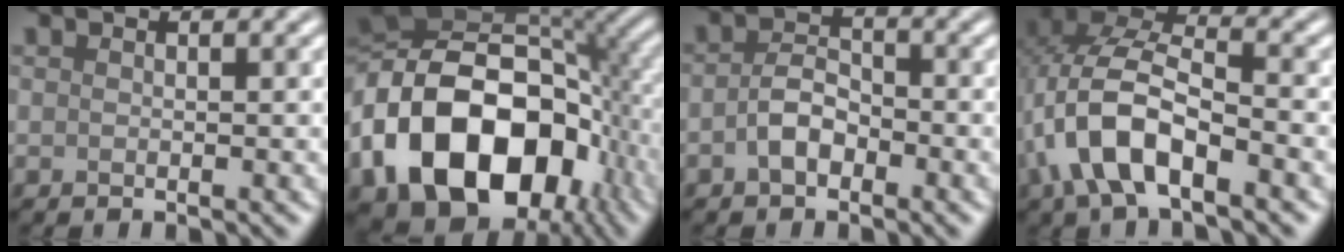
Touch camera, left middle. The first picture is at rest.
{"total": 18.4, "force": [-5.3, 12.7, 12.3], "torque": [-0.239, -0.011, -0.099]}
{"total": 2.8, "force": [-1.1, 1.7, 2.0], "torque": [-0.040, 0.005, -0.026]}
{"total": 8.2, "force": [-3.1, 3.8, 6.6], "torque": [-0.136, 0.011, -0.065]}